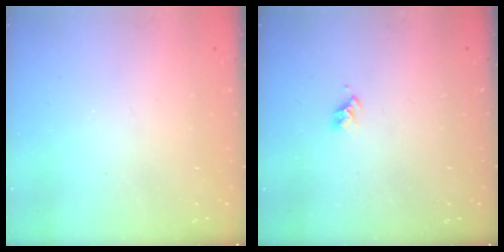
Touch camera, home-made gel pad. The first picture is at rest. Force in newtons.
{"total": 2.7, "press": 2.7, "slide": 0.2}